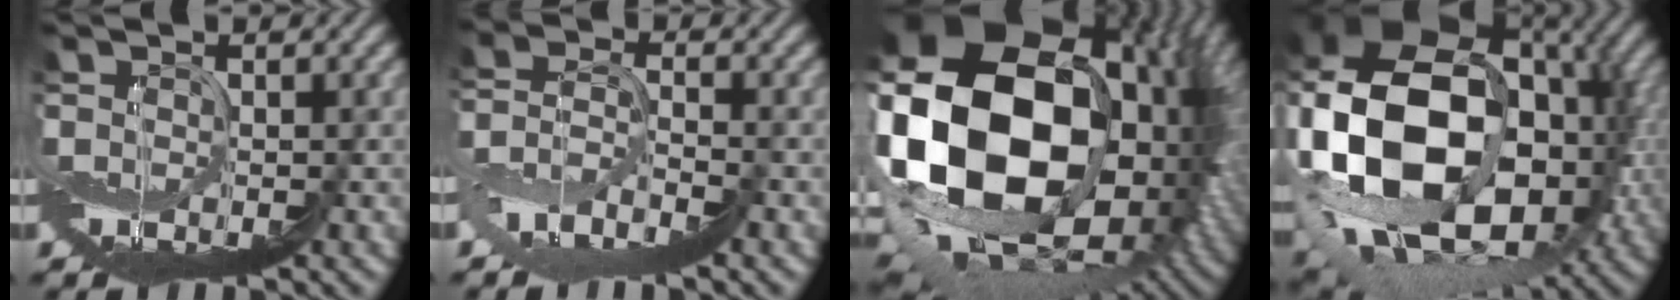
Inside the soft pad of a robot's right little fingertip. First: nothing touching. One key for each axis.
{"total": 3.1, "fx": -2.9, "fy": -1.2, "fz": 0.1, "tx": -0.039, "ty": 0.006, "tz": -0.068}
{"total": 16.1, "fx": 1.4, "fy": 11.2, "fz": 11.5, "tx": -0.286, "ty": -0.018, "tz": 0.044}
{"total": 14.0, "fx": 1.3, "fy": 10.0, "fz": 9.7, "tx": -0.248, "ty": -0.010, "tz": 0.047}